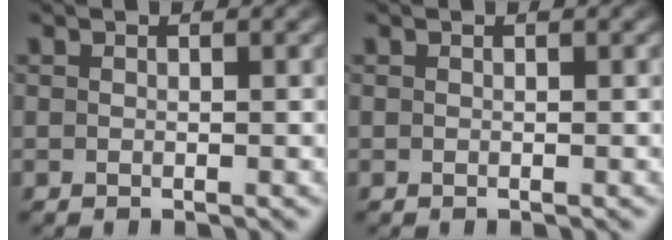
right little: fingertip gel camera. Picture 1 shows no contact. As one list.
[{"total": 0.0}]